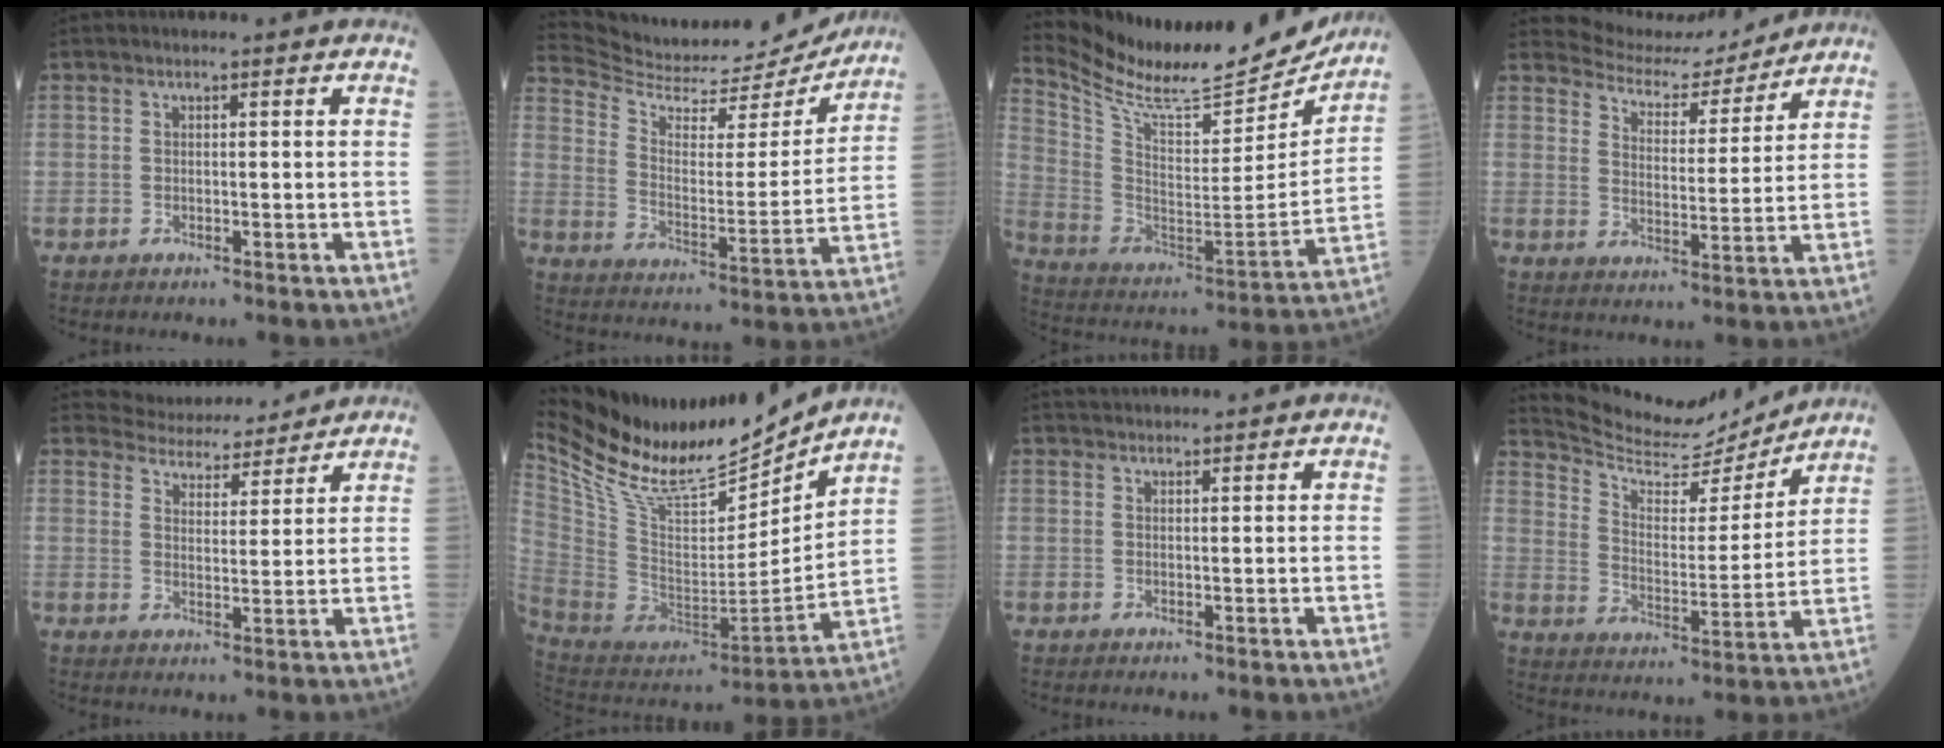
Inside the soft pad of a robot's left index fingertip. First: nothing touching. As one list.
[{"total": 20.4, "force": [19.9, 2.5, 4.1], "torque": [-0.080, -0.047, 0.288]}, {"total": 22.5, "force": [21.2, 3.0, 7.0], "torque": [-0.142, -0.054, 0.331]}, {"total": 9.4, "force": [9.3, 1.3, -0.1], "torque": [-0.010, 0.002, 0.143]}, {"total": 9.9, "force": [9.6, 2.0, 1.1], "torque": [-0.019, 0.010, 0.137]}, {"total": 25.8, "force": [22.6, 4.1, 11.7], "torque": [-0.228, -0.027, 0.387]}, {"total": 4.6, "force": [4.4, 0.6, 1.1], "torque": [-0.016, 0.036, 0.068]}, {"total": 14.0, "force": [13.7, 1.5, 2.0], "torque": [-0.050, -0.010, 0.221]}]